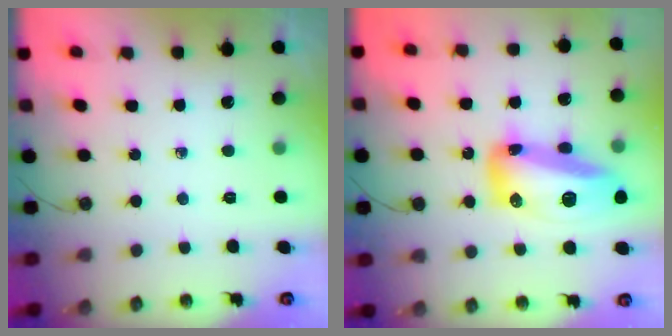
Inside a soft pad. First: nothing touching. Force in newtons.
{"total": 18.6, "press": 18.5, "slide": 1.8}